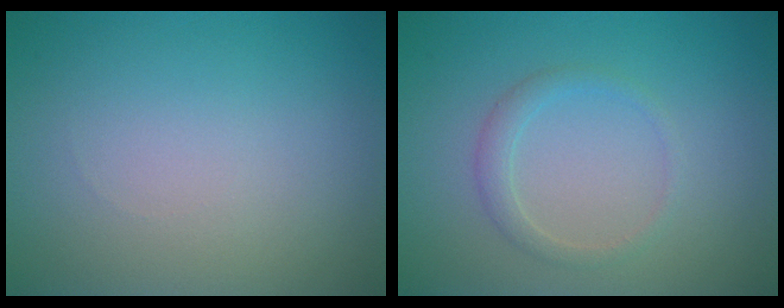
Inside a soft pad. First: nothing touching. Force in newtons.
{"total": 1.5, "press": 1.5, "slide": 0.2}